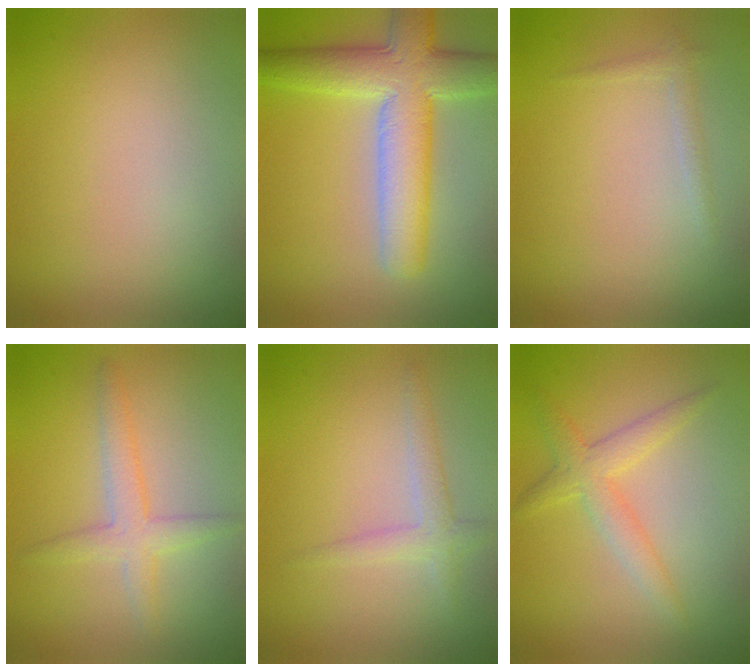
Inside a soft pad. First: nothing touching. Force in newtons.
{"total": 8.0, "press": 8.0, "slide": 0.2}
{"total": 1.0, "press": 1.0, "slide": 0.0}
{"total": 2.8, "press": 2.7, "slide": 0.2}
{"total": 2.0, "press": 2.0, "slide": 0.1}
{"total": 2.8, "press": 2.8, "slide": 0.1}